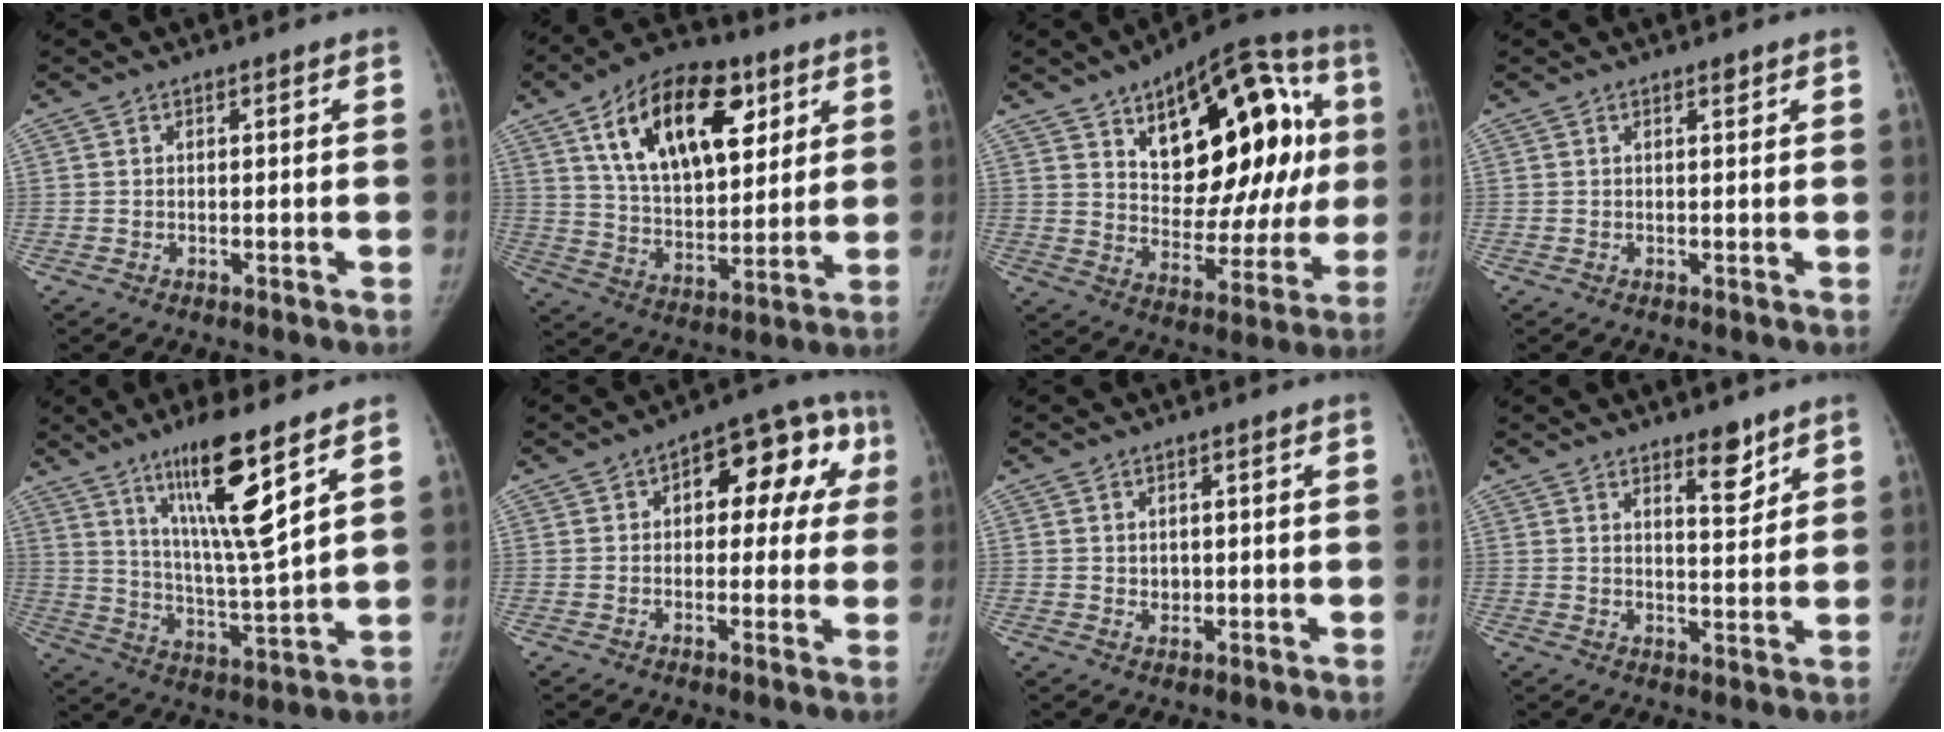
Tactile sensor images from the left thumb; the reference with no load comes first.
{"total": 22.4, "force": [9.8, 12.1, 16.2], "torque": [-0.227, -0.028, 0.167]}
{"total": 27.2, "force": [8.0, 14.1, 21.8], "torque": [-0.247, 0.003, 0.118]}
{"total": 0.6, "force": [0.5, 0.2, 0.3], "torque": [-0.005, -0.004, 0.007]}
{"total": 15.4, "force": [9.0, 1.4, 12.5], "torque": [-0.217, -0.062, 0.168]}
{"total": 14.6, "force": [3.5, 8.2, 11.5], "torque": [-0.085, 0.033, 0.035]}
{"total": 1.8, "force": [0.2, 1.6, 0.8], "torque": [-0.002, -0.001, 0.007]}
{"total": 5.4, "force": [3.9, 1.9, 3.2], "torque": [-0.027, -0.032, 0.058]}